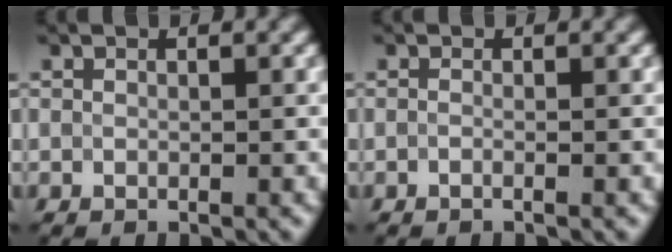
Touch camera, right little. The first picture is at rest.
{"total": 0.8, "force": [-0.2, 0.4, 0.7], "torque": [-0.010, -0.010, -0.013]}